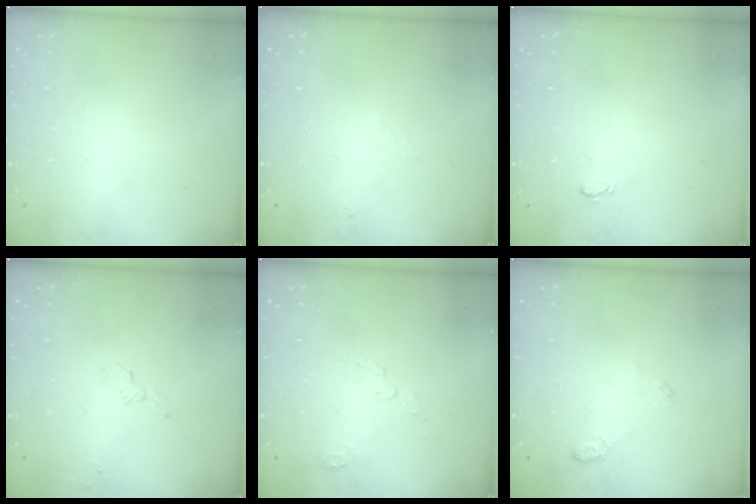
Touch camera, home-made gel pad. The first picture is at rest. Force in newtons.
{"total": 3.8, "press": 3.1, "slide": 2.2}
{"total": 2.8, "press": 2.8, "slide": 0.3}
{"total": 5.3, "press": 5.1, "slide": 1.7}
{"total": 2.4, "press": 2.4, "slide": 0.3}
{"total": 3.5, "press": 3.5, "slide": 0.6}